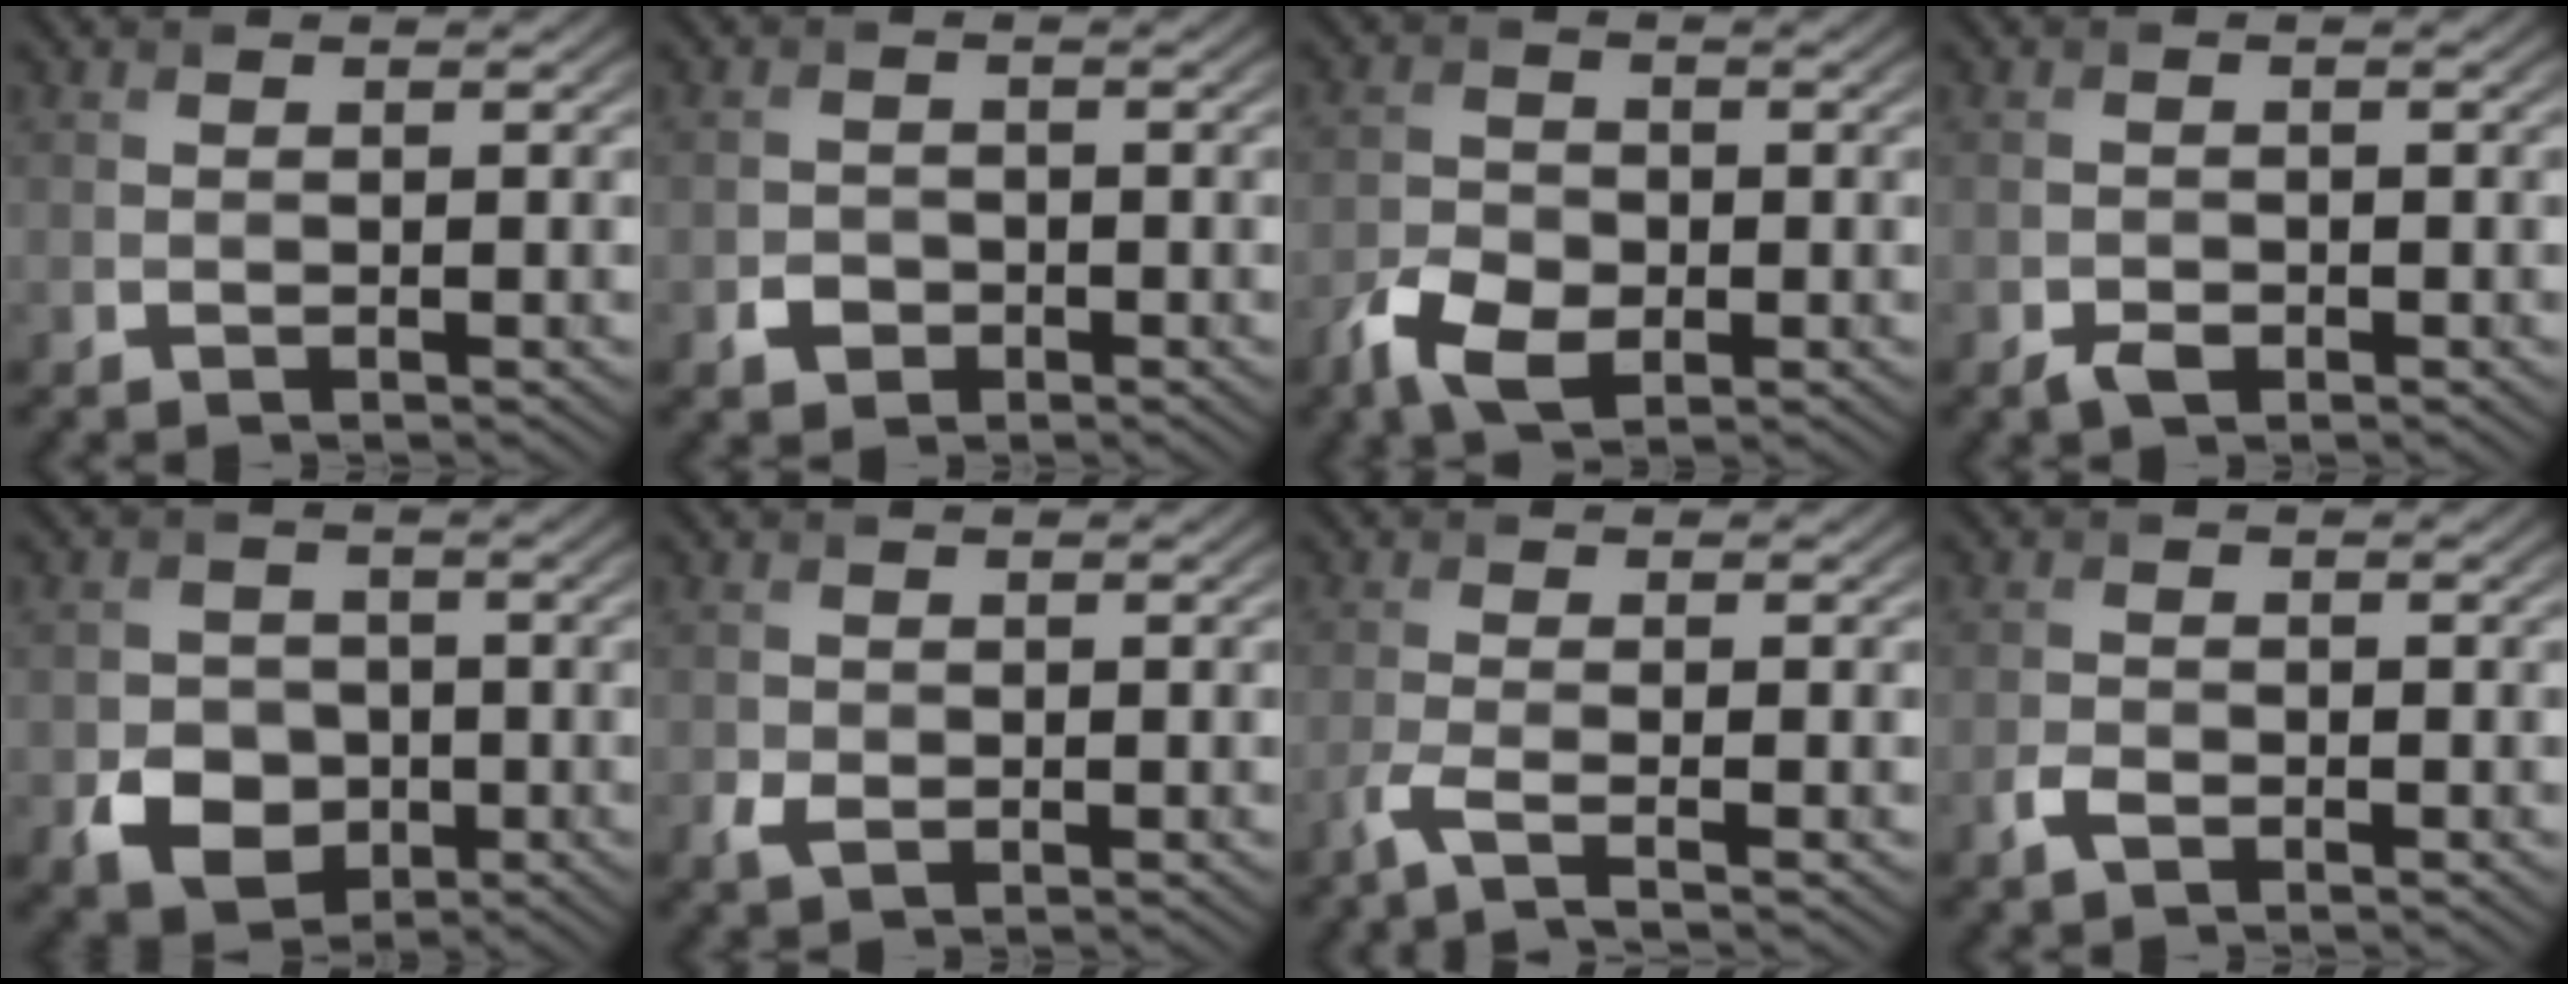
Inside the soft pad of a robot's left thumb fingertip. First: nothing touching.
{"total": 2.0, "force": [-1.0, 1.6, 0.6], "torque": [-0.009, -0.003, -0.021]}
{"total": 5.4, "force": [-2.6, 3.3, 3.3], "torque": [-0.071, -0.007, -0.056]}
{"total": 1.5, "force": [-1.0, 0.9, 0.8], "torque": [-0.015, -0.003, -0.019]}
{"total": 5.8, "force": [-1.8, 4.9, 2.5], "torque": [-0.047, -0.012, -0.038]}
{"total": 1.7, "force": [-0.5, 1.4, 0.9], "torque": [-0.023, -0.008, -0.011]}
{"total": 2.9, "force": [-1.7, 0.3, 2.3], "torque": [-0.042, 0.000, -0.053]}
{"total": 1.8, "force": [-1.1, 0.9, 1.0], "torque": [-0.023, -0.001, -0.025]}